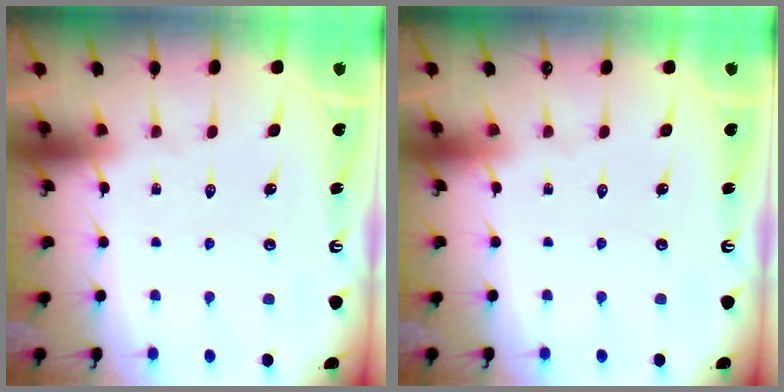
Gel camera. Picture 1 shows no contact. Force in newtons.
{"total": 0.0}